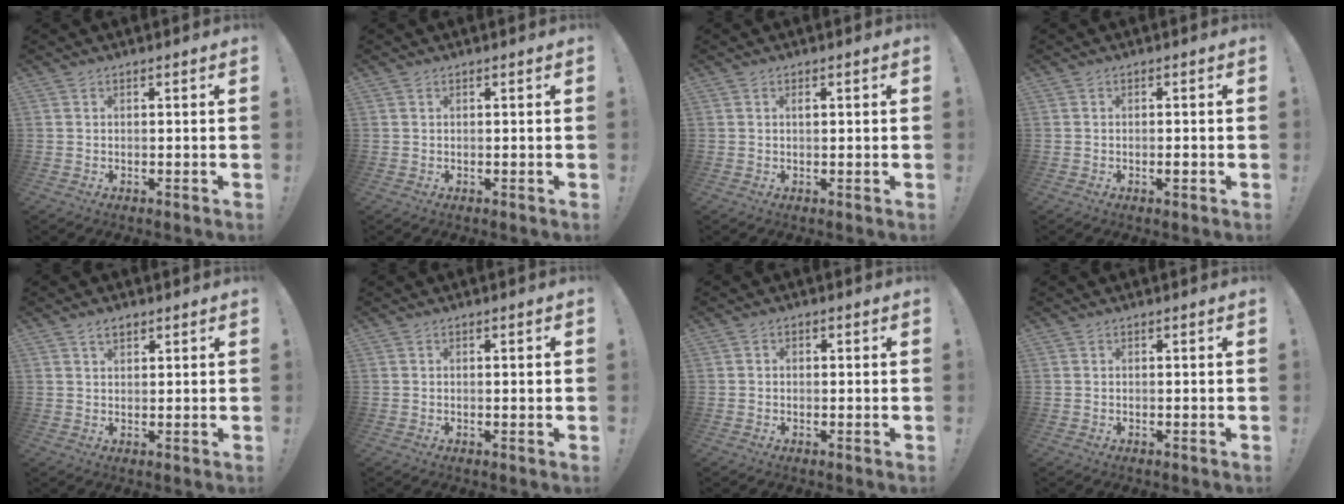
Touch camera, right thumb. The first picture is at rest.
{"total": 0.0}
{"total": 1.0, "force": [0.2, 0.2, 0.9], "torque": [-0.018, 0.003, 0.002]}
{"total": 1.6, "force": [-0.9, 0.3, 1.3], "torque": [-0.027, 0.005, -0.014]}
{"total": 2.7, "force": [1.8, 1.5, 1.4], "torque": [-0.021, -0.006, 0.031]}
{"total": 0.7, "force": [0.0, 0.0, 0.7], "torque": [-0.014, 0.002, -0.001]}
{"total": 1.2, "force": [-0.6, 0.9, 0.5], "torque": [-0.015, 0.009, -0.010]}
{"total": 0.0}